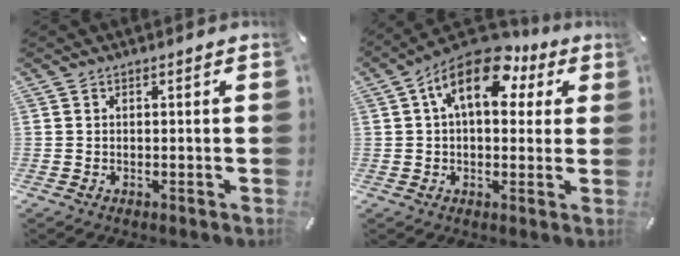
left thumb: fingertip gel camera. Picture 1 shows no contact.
{"total": 14.8, "force": [5.6, 8.1, 11.1], "torque": [-0.176, -0.009, 0.093]}